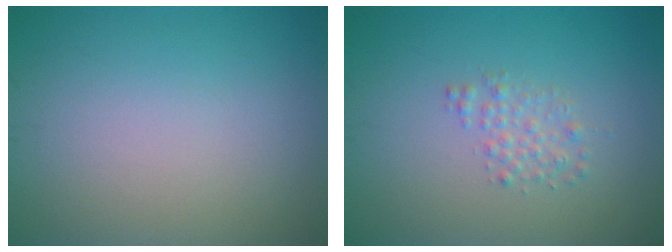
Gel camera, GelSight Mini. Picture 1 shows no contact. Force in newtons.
{"total": 1.6, "press": 1.6, "slide": 0.0}